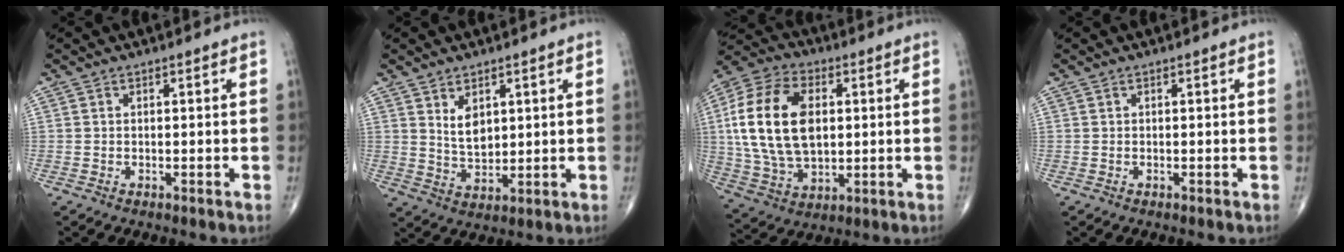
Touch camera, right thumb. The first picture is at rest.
{"total": 5.2, "force": [2.1, 3.1, 3.7], "torque": [-0.050, -0.023, 0.046]}
{"total": 20.1, "force": [2.3, 12.3, 15.7], "torque": [-0.304, 0.000, 0.043]}
{"total": 0.0}